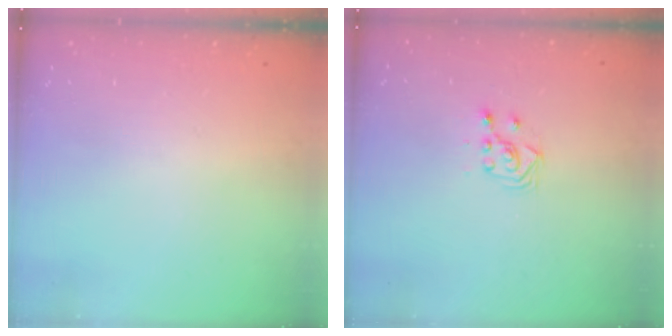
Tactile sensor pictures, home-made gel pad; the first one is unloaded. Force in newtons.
{"total": 3.3, "press": 3.2, "slide": 0.8}